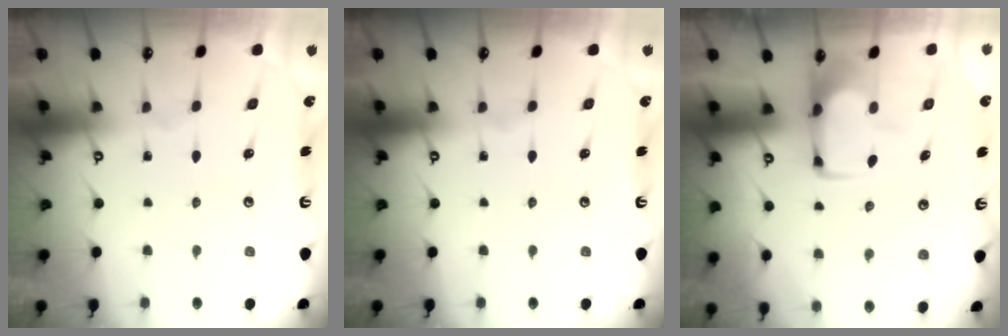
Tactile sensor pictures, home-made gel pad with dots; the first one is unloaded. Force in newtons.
{"total": 0.0}
{"total": 1.8, "press": 1.7, "slide": 0.4}